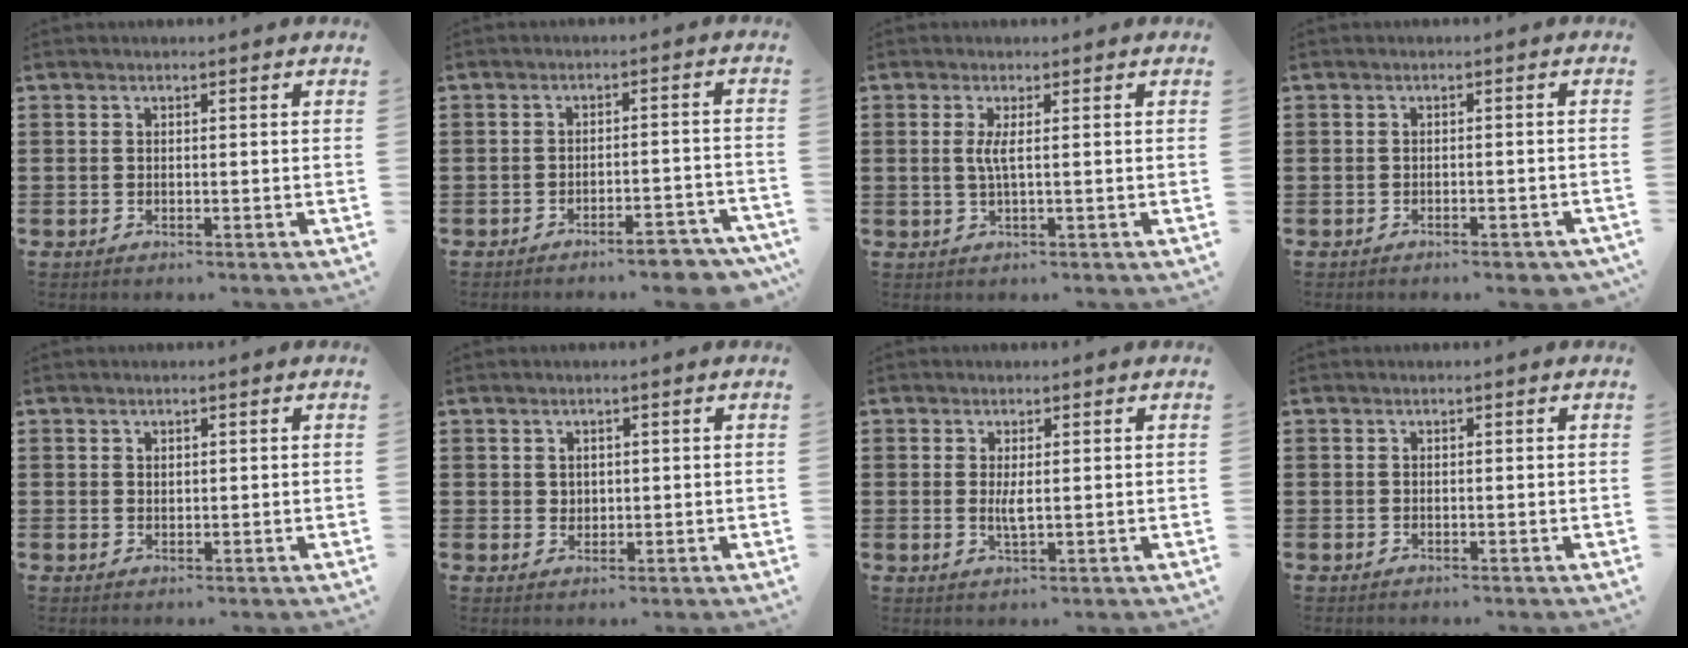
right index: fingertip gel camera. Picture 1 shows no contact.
{"total": 4.6, "force": [-4.1, 0.3, 2.0], "torque": [-0.033, -0.004, -0.077]}
{"total": 2.4, "force": [0.2, -0.1, 2.4], "torque": [-0.048, -0.006, 0.002]}
{"total": 1.4, "force": [-1.2, 0.2, 0.6], "torque": [-0.014, -0.001, -0.024]}
{"total": 0.8, "force": [0.6, 0.5, 0.2], "torque": [-0.005, 0.002, 0.012]}
{"total": 1.5, "force": [0.8, 1.2, 0.3], "torque": [-0.008, 0.006, 0.016]}
{"total": 2.4, "force": [0.2, 0.4, 2.4], "torque": [-0.046, -0.006, 0.005]}
{"total": 0.0}